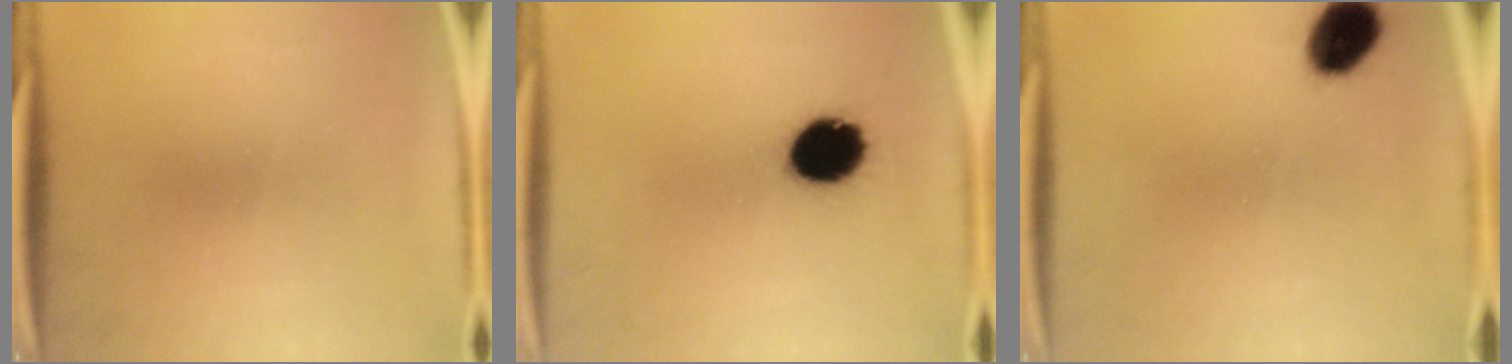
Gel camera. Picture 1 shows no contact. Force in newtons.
{"total": 11.7}
{"total": 7.8}